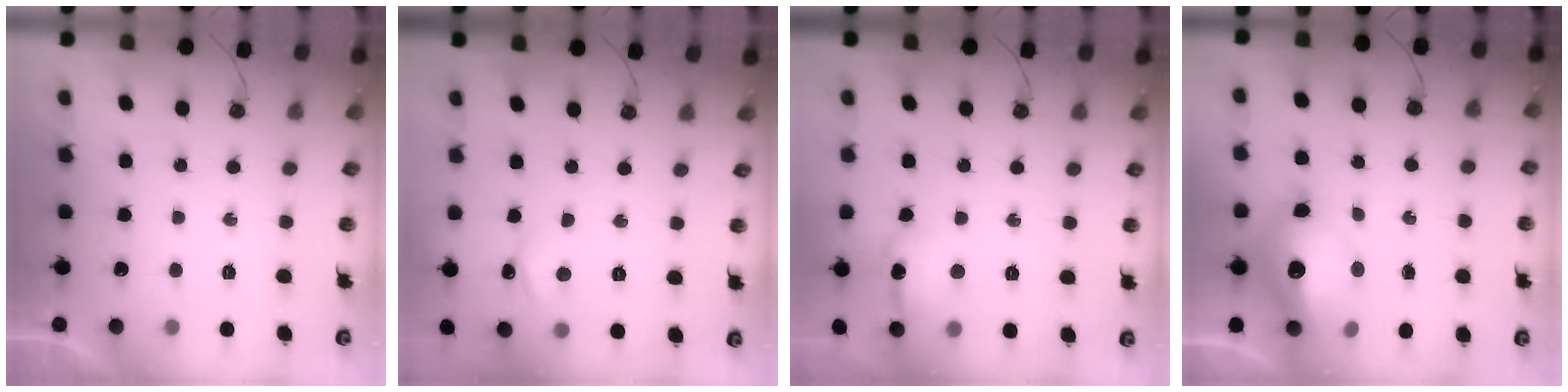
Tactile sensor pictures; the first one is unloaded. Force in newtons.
{"total": 3.0, "press": 3.0, "slide": 0.4}
{"total": 11.3, "press": 11.3, "slide": 0.9}
{"total": 16.1, "press": 16.1, "slide": 1.5}